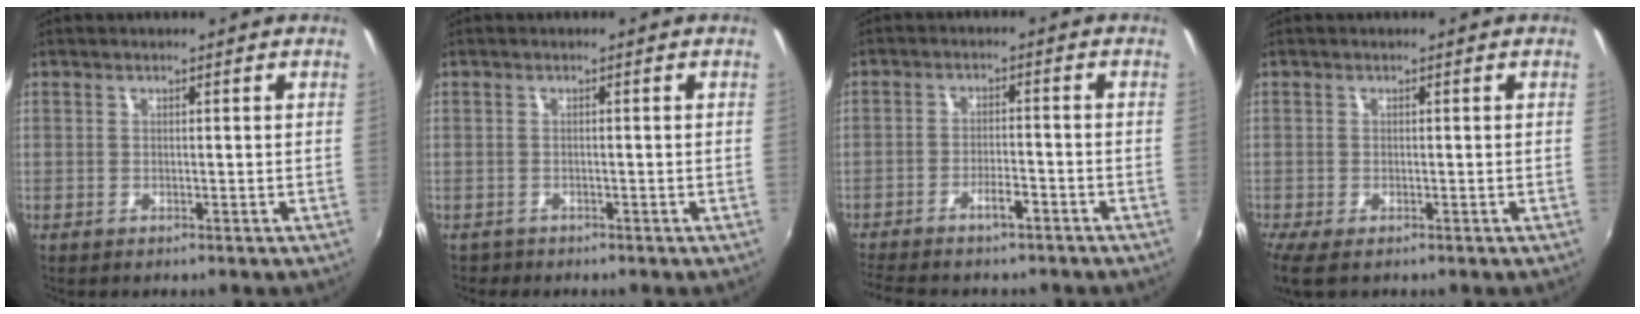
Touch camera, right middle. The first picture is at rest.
{"total": 0.9, "force": [-0.7, 0.6, -0.1], "torque": [-0.001, 0.001, -0.010]}
{"total": 6.4, "force": [-5.1, 1.4, 3.5], "torque": [-0.076, 0.000, -0.086]}
{"total": 3.4, "force": [-1.8, 0.7, 2.8], "torque": [-0.055, -0.015, -0.028]}